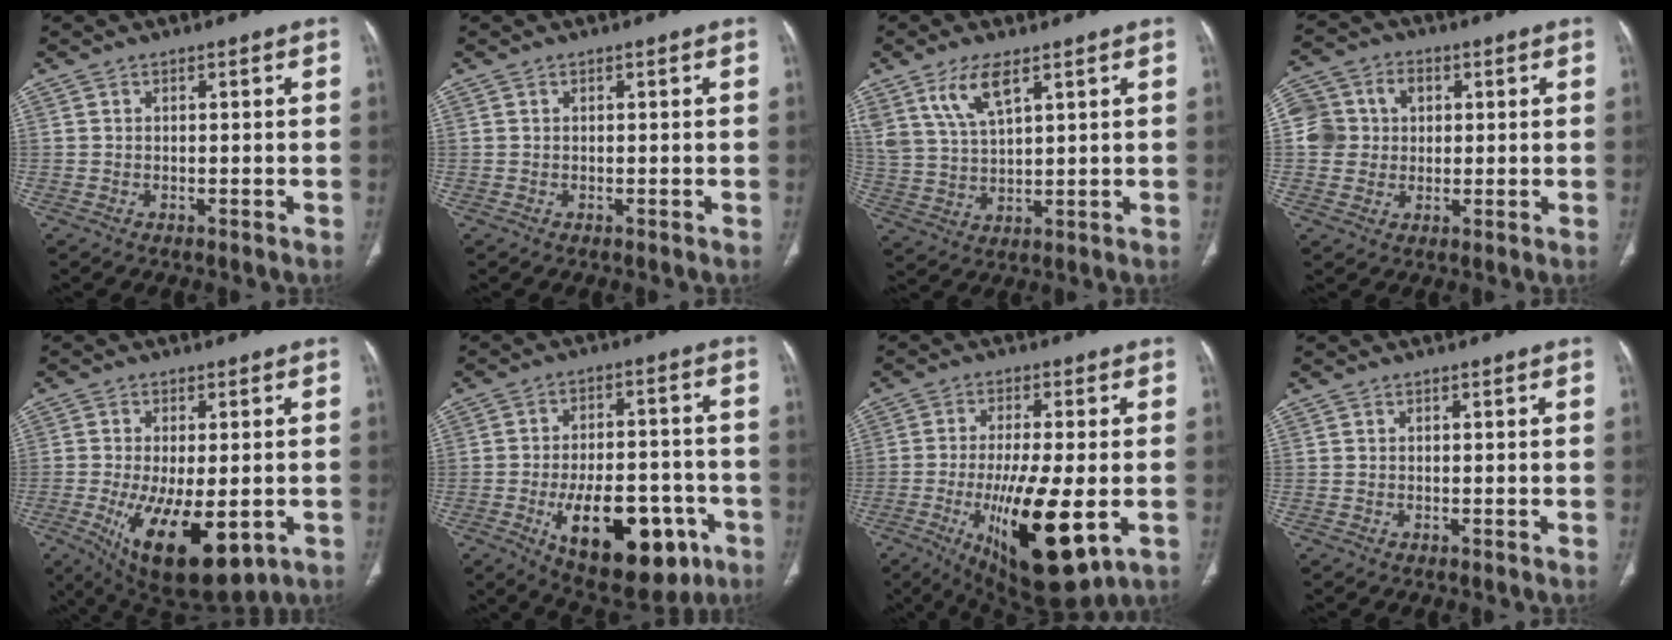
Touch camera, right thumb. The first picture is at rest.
{"total": 0.0}
{"total": 8.4, "force": [4.9, 3.1, 6.1], "torque": [-0.123, -0.019, 0.108]}
{"total": 8.9, "force": [1.4, 8.2, 3.2], "torque": [-0.043, 0.014, 0.022]}
{"total": 16.4, "force": [-5.3, 7.1, 13.8], "torque": [-0.234, -0.019, -0.058]}
{"total": 20.3, "force": [-7.9, 10.4, 15.6], "torque": [-0.208, 0.029, -0.096]}
{"total": 18.3, "force": [-4.8, 5.8, 16.7], "torque": [-0.290, -0.020, -0.060]}
{"total": 0.0}